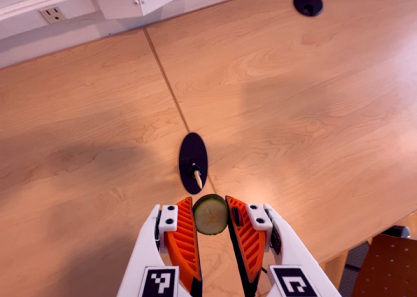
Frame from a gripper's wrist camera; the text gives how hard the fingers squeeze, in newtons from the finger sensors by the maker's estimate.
{"total": 8.3, "left": 8.4, "right": 8.3}